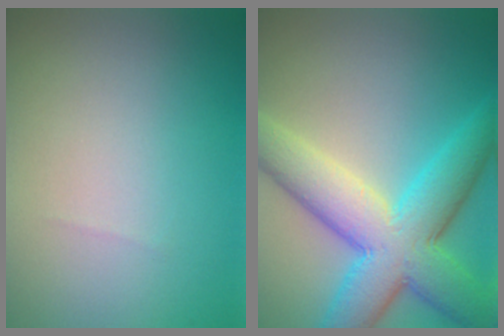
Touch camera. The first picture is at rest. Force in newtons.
{"total": 9.5, "press": 9.5, "slide": 0.2}